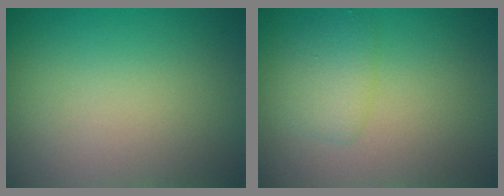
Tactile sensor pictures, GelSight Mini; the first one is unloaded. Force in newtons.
{"total": 2.0, "press": 2.0, "slide": 0.1}